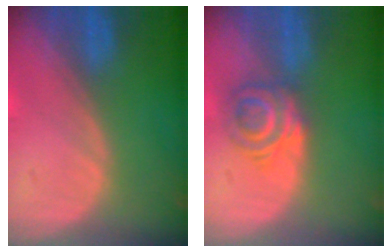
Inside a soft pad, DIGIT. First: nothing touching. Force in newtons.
{"total": 6.2, "press": 5.2, "slide": 3.3}